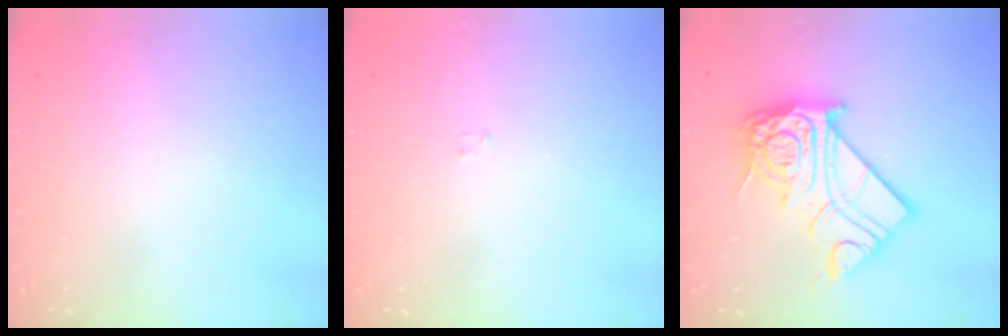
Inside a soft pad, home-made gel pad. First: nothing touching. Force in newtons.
{"total": 1.2, "press": 1.2, "slide": 0.2}
{"total": 19.5, "press": 19.4, "slide": 1.6}